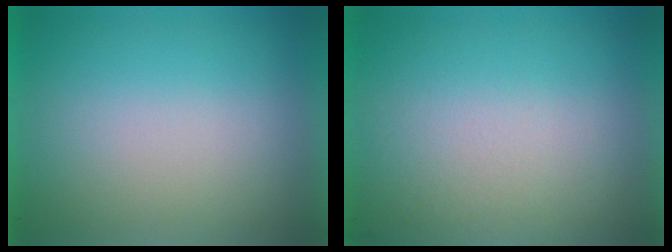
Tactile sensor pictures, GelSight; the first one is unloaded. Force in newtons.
{"total": 2.5}